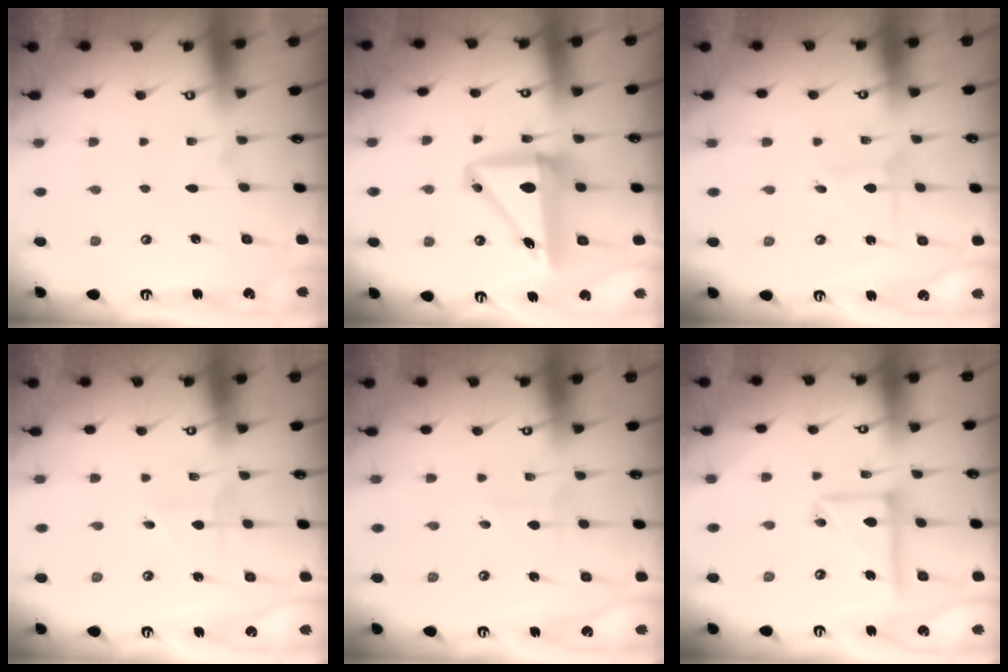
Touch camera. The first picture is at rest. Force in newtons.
{"total": 11.7, "press": 11.3, "slide": 3.1}
{"total": 1.0, "press": 1.0, "slide": 0.1}
{"total": 2.0, "press": 2.0, "slide": 0.1}
{"total": 1.6, "press": 1.5, "slide": 0.5}
{"total": 13.3, "press": 13.3, "slide": 1.5}